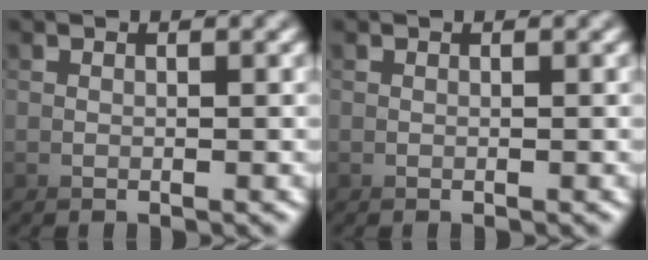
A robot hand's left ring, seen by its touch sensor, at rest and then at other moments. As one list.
[{"total": 0.0}]